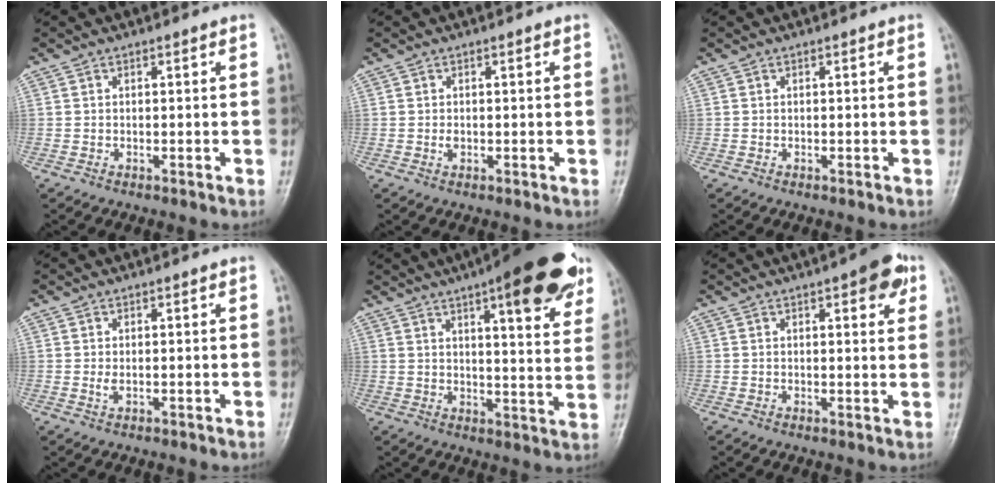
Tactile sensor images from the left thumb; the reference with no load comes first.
{"total": 1.2, "force": [0.1, 0.7, 0.9], "torque": [-0.012, 0.002, 0.002]}
{"total": 0.0}
{"total": 1.4, "force": [0.3, 0.5, 1.3], "torque": [-0.026, 0.002, 0.009]}
{"total": 20.0, "force": [11.7, 5.3, 15.3], "torque": [-0.179, -0.037, 0.150]}
{"total": 6.4, "force": [3.2, 2.2, 5.1], "torque": [-0.048, -0.008, 0.033]}